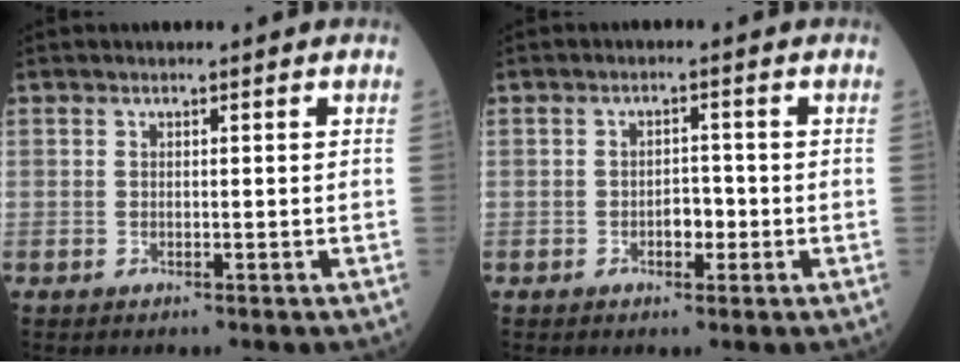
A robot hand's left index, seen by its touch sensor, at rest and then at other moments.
{"total": 2.5, "force": [-1.1, 1.4, 1.7], "torque": [-0.023, 0.003, -0.017]}